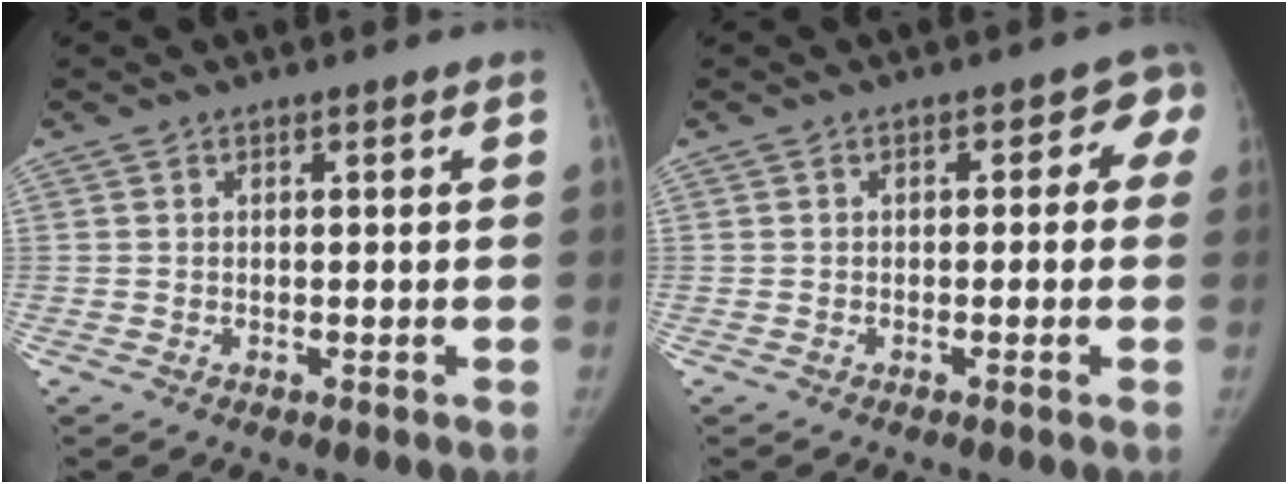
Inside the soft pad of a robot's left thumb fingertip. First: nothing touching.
{"total": 3.7, "force": [0.2, 2.8, 2.4], "torque": [0.016, 0.011, -0.013]}